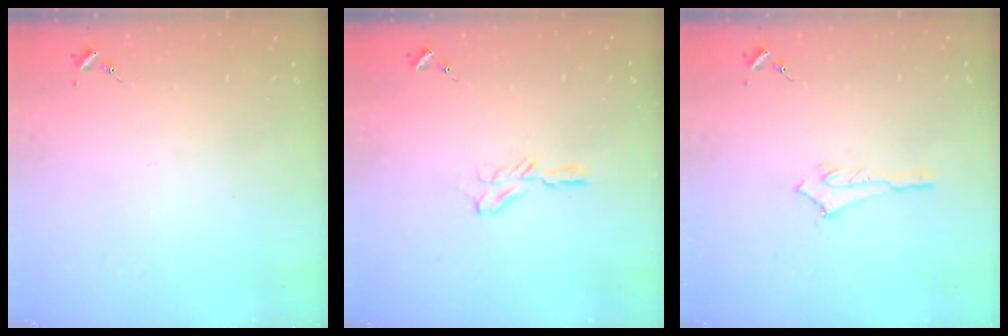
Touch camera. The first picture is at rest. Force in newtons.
{"total": 5.6, "press": 5.5, "slide": 0.6}
{"total": 2.7, "press": 2.7, "slide": 0.1}